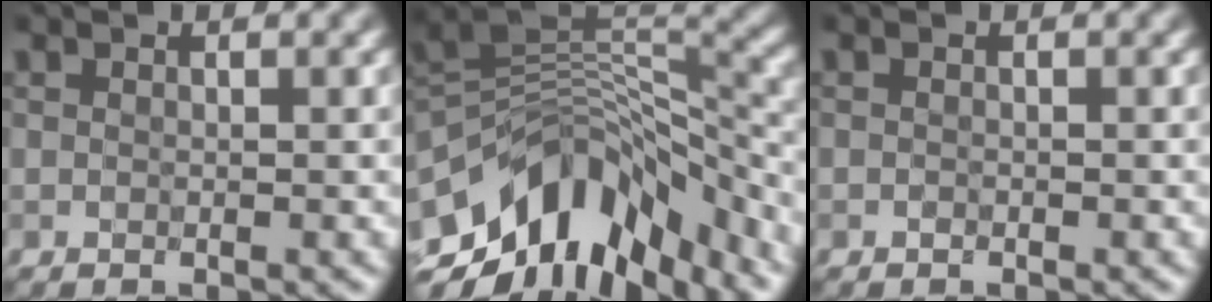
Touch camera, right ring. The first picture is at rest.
{"total": 11.2, "force": [-6.1, 5.5, 7.5], "torque": [-0.125, 0.014, -0.112]}
{"total": 0.0}